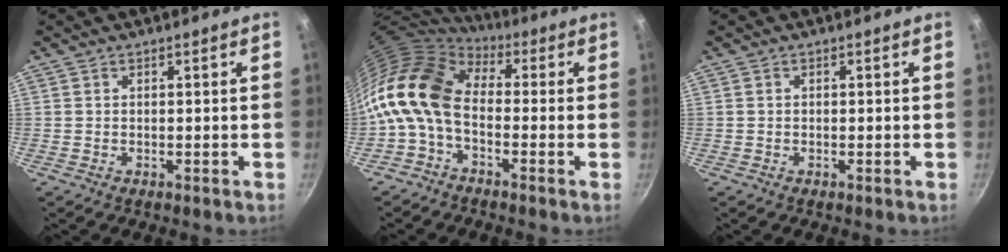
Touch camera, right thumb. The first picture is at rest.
{"total": 12.9, "force": [-1.4, 8.3, 9.8], "torque": [-0.178, 0.027, -0.048]}
{"total": 0.0}